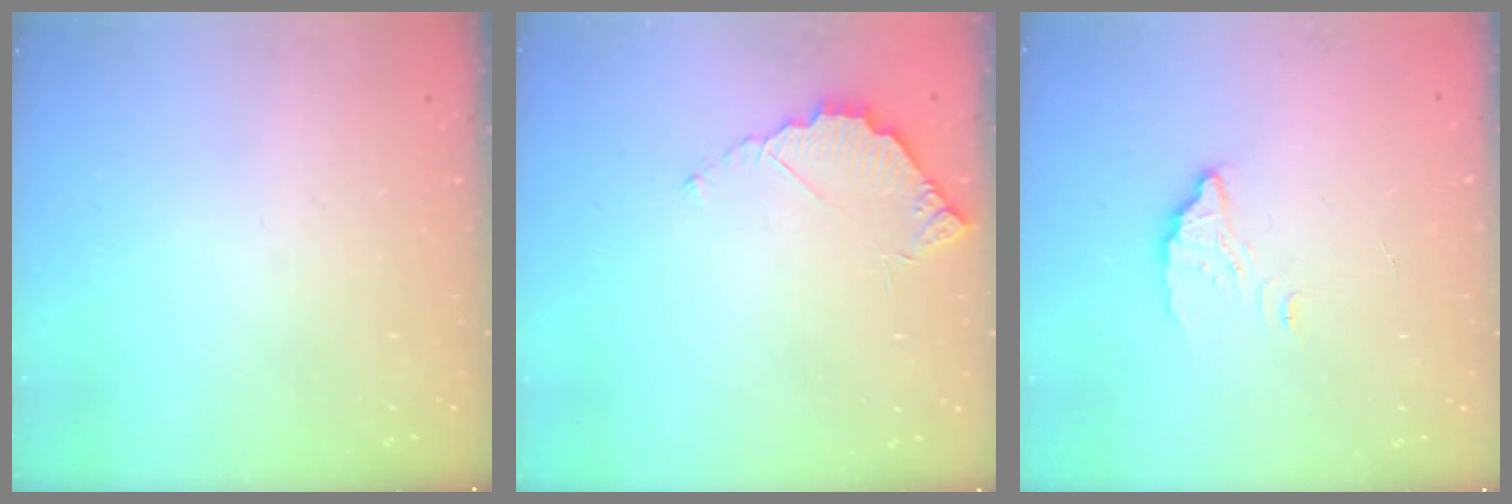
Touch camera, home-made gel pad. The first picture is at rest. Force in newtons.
{"total": 4.0, "press": 4.0, "slide": 0.3}
{"total": 2.8, "press": 2.8, "slide": 0.3}